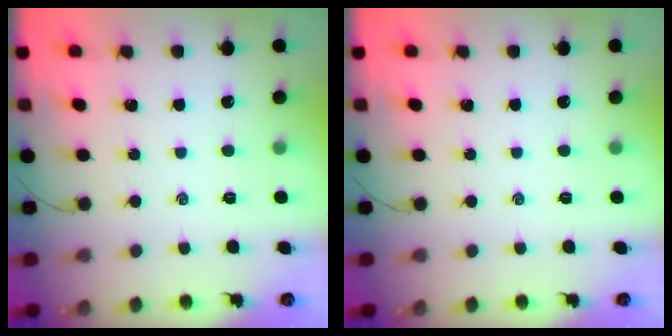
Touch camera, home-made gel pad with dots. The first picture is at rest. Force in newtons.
{"total": 0.0}